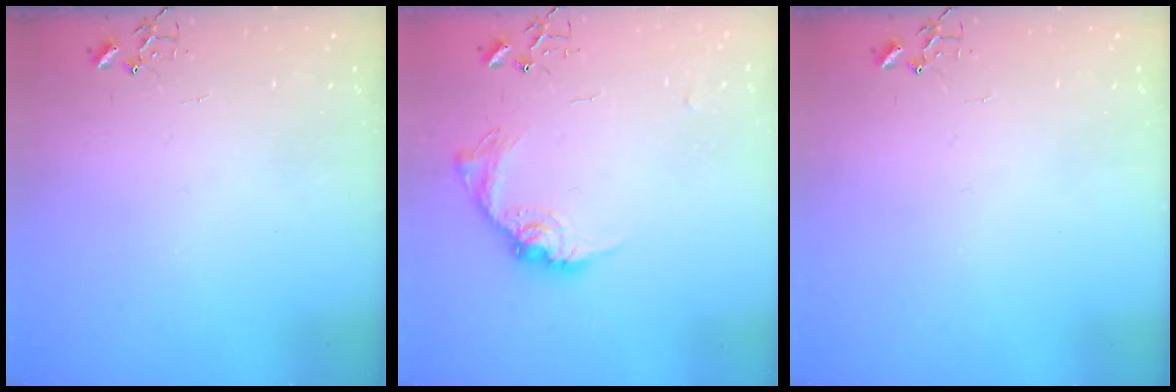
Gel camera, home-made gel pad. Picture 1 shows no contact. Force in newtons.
{"total": 12.6, "press": 12.6, "slide": 0.5}
{"total": 0.0}